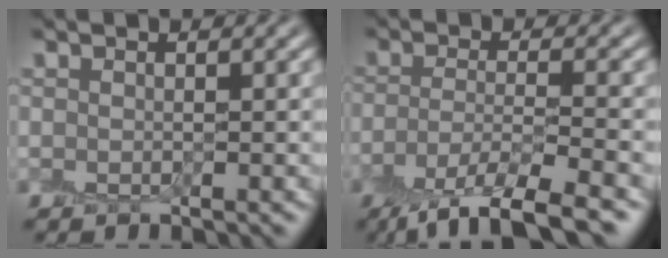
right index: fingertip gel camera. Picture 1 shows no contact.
{"total": 7.3, "force": [-4.5, 1.9, 5.4], "torque": [-0.087, -0.015, -0.084]}